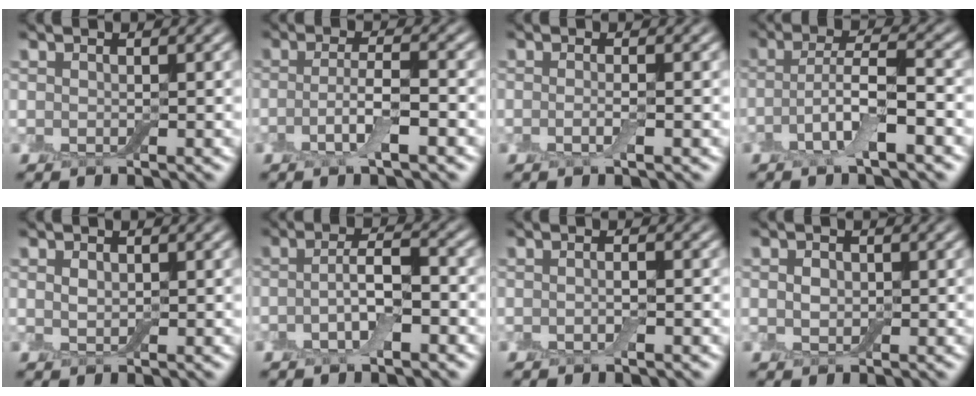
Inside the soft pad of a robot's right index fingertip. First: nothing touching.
{"total": 3.6, "force": [-1.3, 0.8, 3.3], "torque": [-0.064, 0.003, -0.029]}
{"total": 1.3, "force": [-0.5, 0.2, 1.2], "torque": [-0.025, -0.006, -0.011]}
{"total": 5.1, "force": [-1.9, 1.2, 4.5], "torque": [-0.091, 0.006, -0.042]}
{"total": 1.0, "force": [0.3, 0.7, 0.6], "torque": [-0.014, 0.000, 0.008]}
{"total": 3.6, "force": [-1.2, 1.1, 3.2], "torque": [-0.063, 0.004, -0.027]}
{"total": 0.9, "force": [-0.4, 0.1, 0.8], "torque": [-0.015, -0.001, -0.007]}
{"total": 1.4, "force": [0.1, 1.1, 0.8], "torque": [-0.016, 0.002, -0.001]}